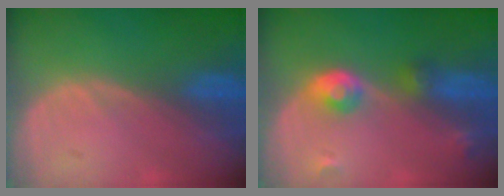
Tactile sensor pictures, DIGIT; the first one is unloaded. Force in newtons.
{"total": 4.1, "press": 4.1, "slide": 0.6}